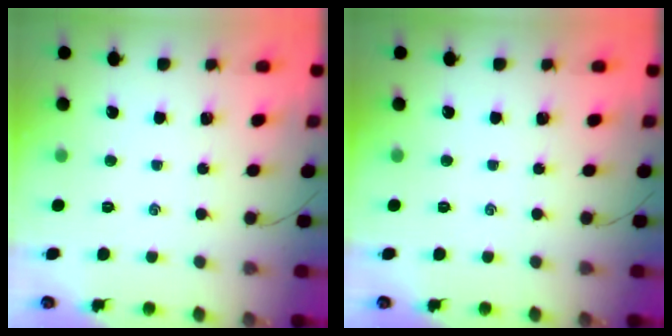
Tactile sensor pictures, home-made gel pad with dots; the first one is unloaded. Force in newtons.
{"total": 0.0}